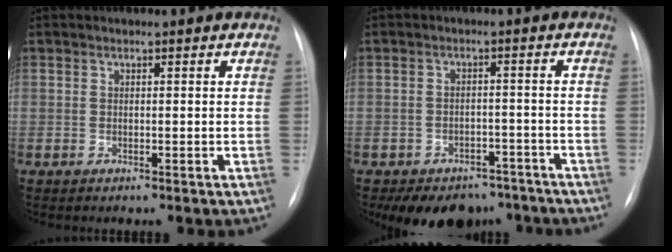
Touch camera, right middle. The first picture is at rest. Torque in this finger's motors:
{"motor_torque": [0.97, -0.95, 0.13, 0.04]}